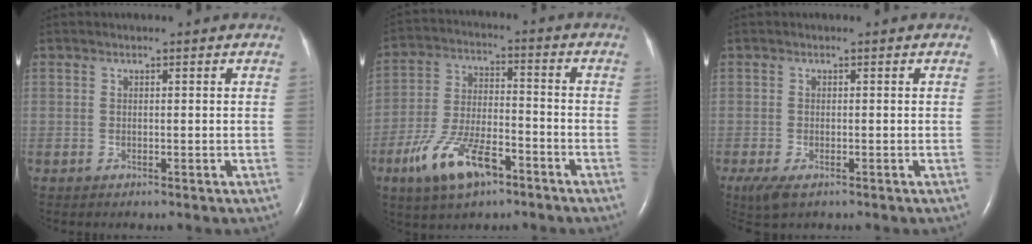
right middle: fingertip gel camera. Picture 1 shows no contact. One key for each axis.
{"total": 11.8, "fx": -6.8, "fy": 4.4, "fz": 8.6, "tx": -0.178, "ty": 0.002, "tz": -0.120}
{"total": 3.7, "fx": -2.3, "fy": 1.4, "fz": 2.6, "tx": -0.061, "ty": -0.012, "tz": -0.037}